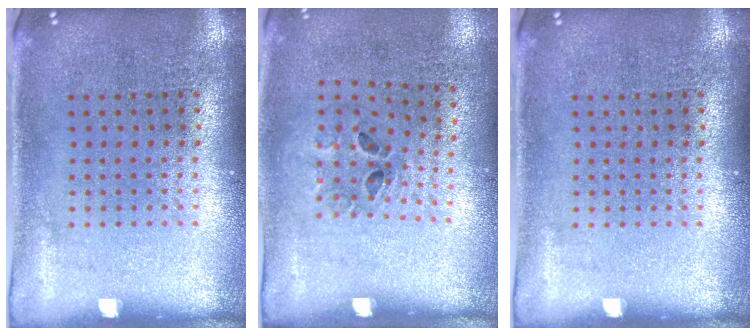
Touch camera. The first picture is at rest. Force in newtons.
{"total": 1.3, "press": 0.7, "slide": 1.1}
{"total": 0.0}